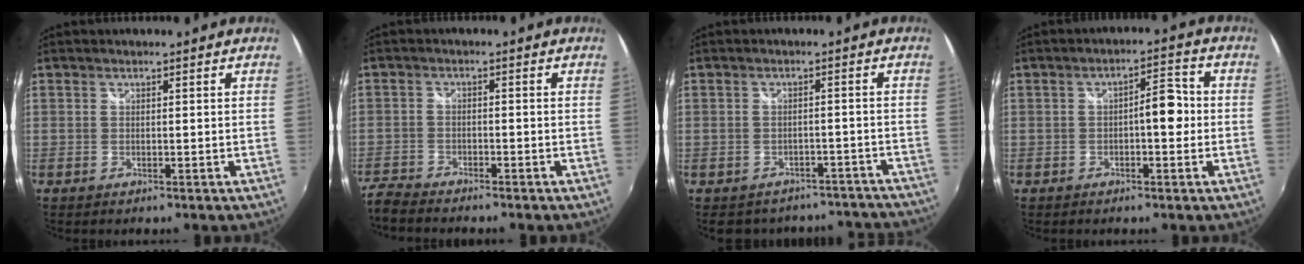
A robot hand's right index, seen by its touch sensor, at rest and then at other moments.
{"total": 5.4, "force": [-5.2, 0.7, 1.0], "torque": [-0.043, -0.018, -0.104]}
{"total": 12.6, "force": [-11.0, 5.7, 2.4], "torque": [-0.048, 0.026, -0.118]}
{"total": 4.6, "force": [-0.6, 1.7, 4.3], "torque": [-0.064, 0.011, -0.010]}